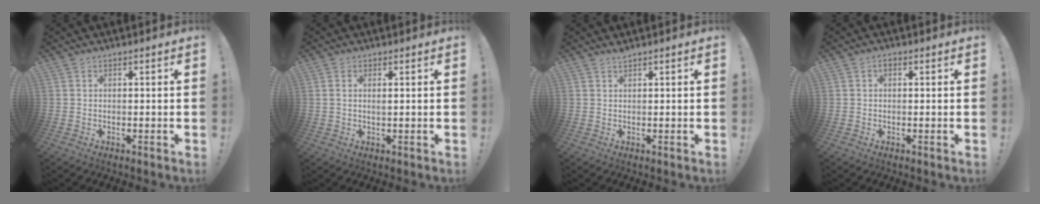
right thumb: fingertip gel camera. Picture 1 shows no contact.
{"total": 1.1, "force": [0.3, 0.1, 1.1], "torque": [-0.019, 0.000, 0.004]}
{"total": 0.9, "force": [0.8, -0.2, 0.3], "torque": [-0.001, -0.002, 0.015]}
{"total": 1.8, "force": [0.4, 1.0, 1.4], "torque": [-0.024, 0.003, 0.006]}